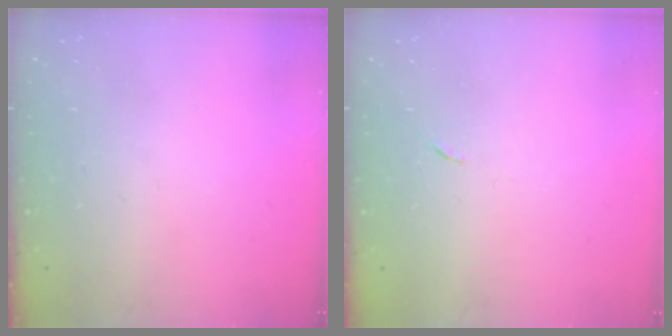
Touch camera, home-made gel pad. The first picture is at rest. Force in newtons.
{"total": 3.5, "press": 3.3, "slide": 1.2}